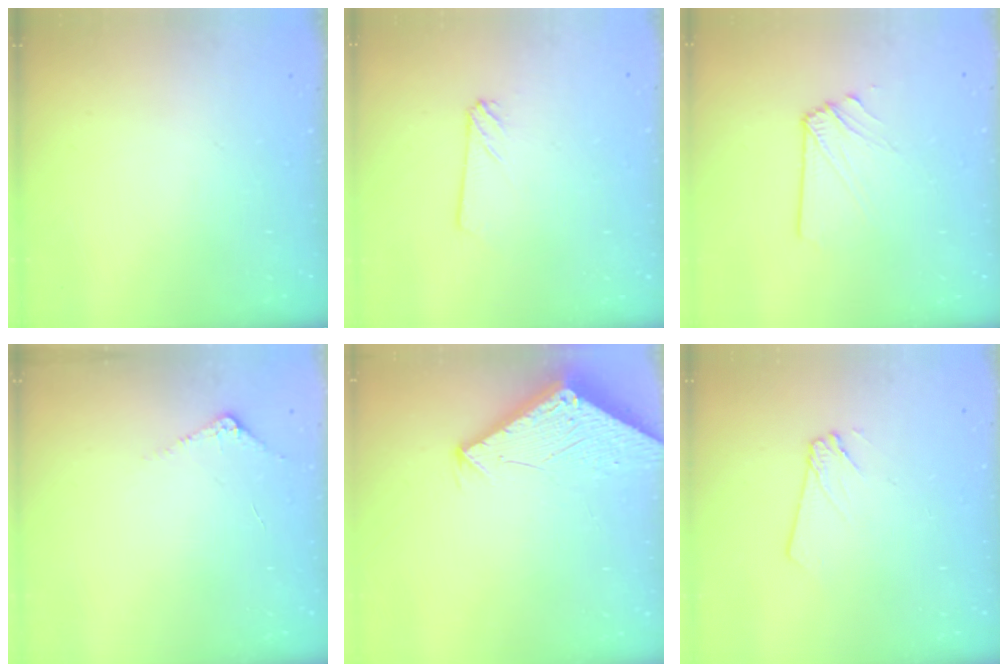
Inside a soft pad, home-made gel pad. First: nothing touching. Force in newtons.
{"total": 2.4, "press": 2.4, "slide": 0.3}
{"total": 2.9, "press": 2.8, "slide": 0.5}
{"total": 6.0, "press": 5.9, "slide": 0.7}
{"total": 2.8, "press": 2.8, "slide": 0.1}
{"total": 2.4, "press": 2.4, "slide": 0.2}